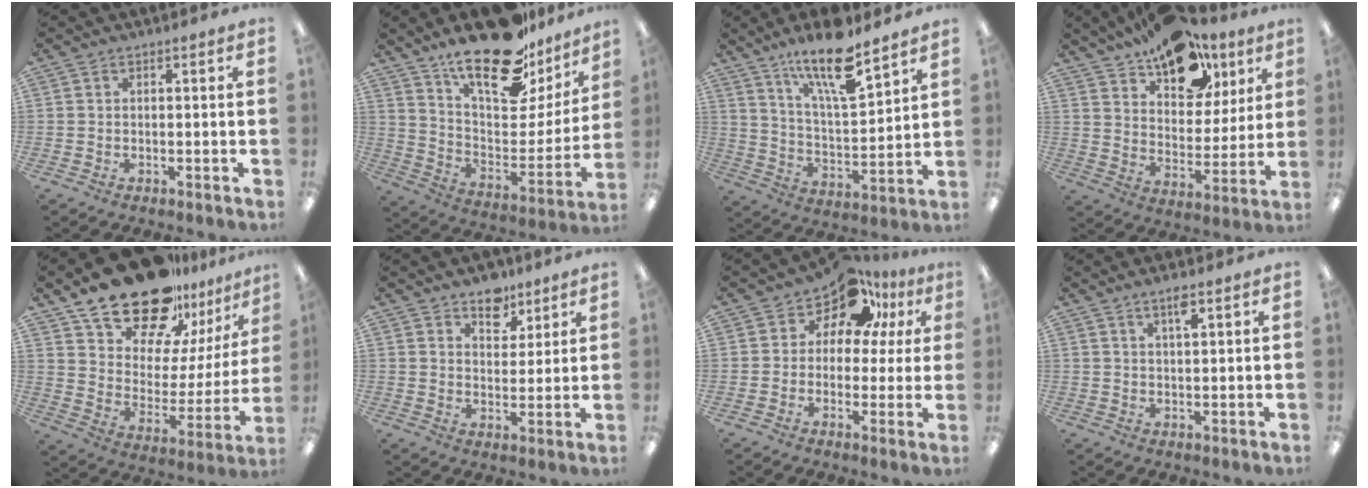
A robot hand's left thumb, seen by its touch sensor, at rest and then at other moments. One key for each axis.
{"total": 23.3, "fx": 18.0, "fy": 8.8, "fz": 11.9, "tx": -0.175, "ty": -0.123, "tz": 0.308}
{"total": 15.9, "fx": 11.9, "fy": 4.1, "fz": 9.8, "tx": -0.171, "ty": -0.066, "tz": 0.197}
{"total": 16.4, "fx": 12.0, "fy": 8.7, "fz": 7.0, "tx": -0.103, "ty": -0.076, "tz": 0.211}
{"total": 23.2, "fx": 18.9, "fy": 10.3, "fz": 8.7, "tx": -0.151, "ty": -0.132, "tz": 0.340}
{"total": 7.3, "fx": 5.6, "fy": 4.3, "fz": 2.1, "tx": -0.014, "ty": -0.033, "tz": 0.097}
{"total": 11.4, "fx": 7.8, "fy": 7.1, "fz": 4.5, "tx": -0.082, "ty": -0.055, "tz": 0.144}
{"total": 3.0, "fx": 2.2, "fy": 0.4, "fz": 2.0, "tx": -0.037, "ty": -0.002, "tz": 0.036}